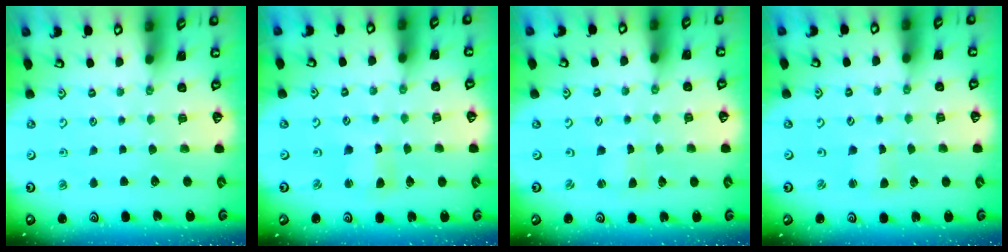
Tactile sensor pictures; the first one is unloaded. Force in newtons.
{"total": 2.5, "press": 2.5, "slide": 0.3}
{"total": 0.5, "press": 0.5, "slide": 0.1}
{"total": 1.6, "press": 1.6, "slide": 0.3}